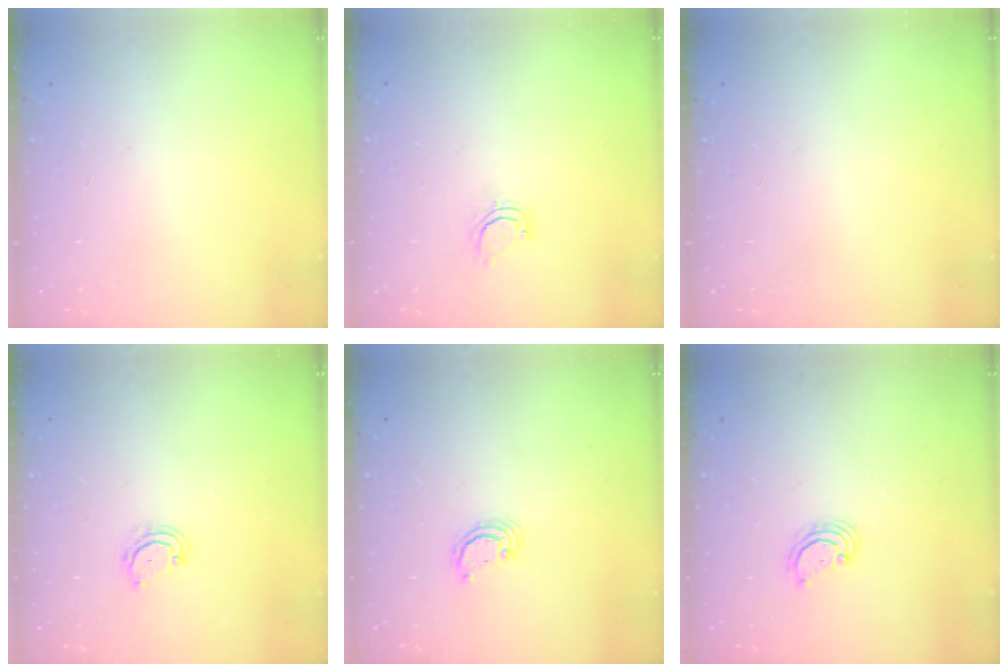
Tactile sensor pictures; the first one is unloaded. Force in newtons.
{"total": 4.2, "press": 4.1, "slide": 0.8}
{"total": 0.0}
{"total": 4.0, "press": 4.0, "slide": 0.3}
{"total": 2.4, "press": 2.4, "slide": 0.3}
{"total": 2.8, "press": 2.8, "slide": 0.3}